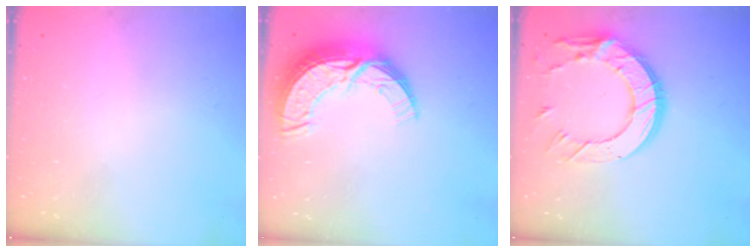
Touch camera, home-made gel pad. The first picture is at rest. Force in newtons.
{"total": 13.0, "press": 12.9, "slide": 1.0}
{"total": 17.3, "press": 17.2, "slide": 1.3}